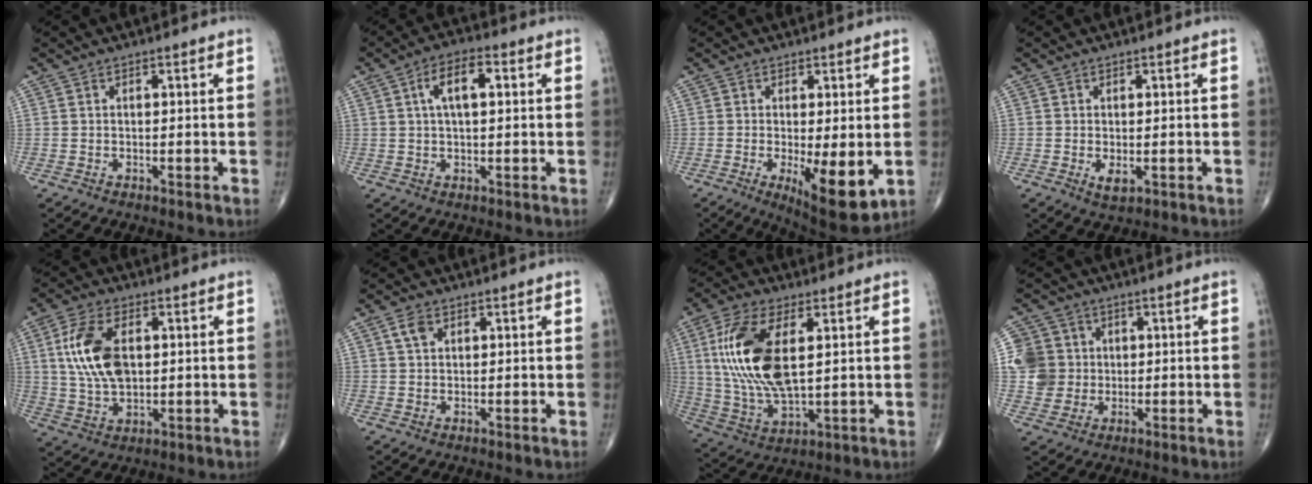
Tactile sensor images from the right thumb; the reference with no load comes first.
{"total": 6.9, "force": [1.6, 3.0, 6.0], "torque": [-0.105, 0.012, 0.025]}
{"total": 10.3, "force": [-2.1, 3.1, 9.5], "torque": [-0.139, -0.027, -0.024]}
{"total": 2.3, "force": [-0.5, 1.1, 2.0], "torque": [-0.030, -0.005, -0.003]}
{"total": 12.3, "force": [2.2, 6.9, 10.0], "torque": [-0.197, -0.001, 0.044]}
{"total": 2.7, "force": [1.2, 1.7, 1.7], "torque": [-0.028, 0.002, 0.022]}
{"total": 17.5, "force": [3.5, 7.8, 15.2], "torque": [-0.319, -0.012, 0.073]}
{"total": 8.4, "force": [0.9, 8.1, 1.9], "torque": [-0.014, 0.007, 0.018]}